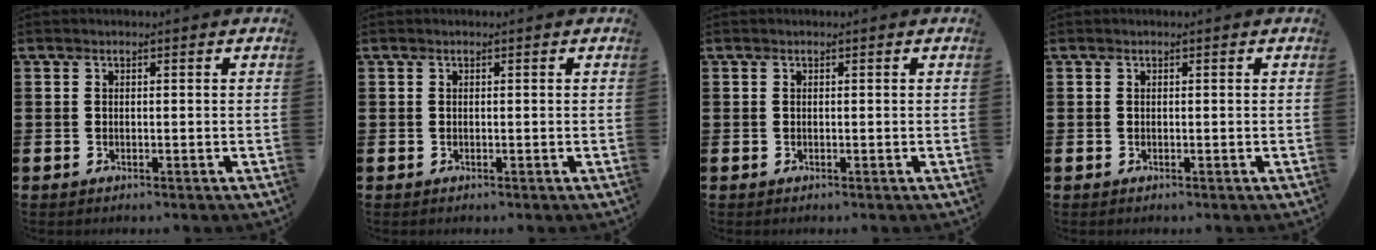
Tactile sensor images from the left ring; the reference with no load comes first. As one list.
[{"total": 0.0}, {"total": 0.0}, {"total": 0.0}]